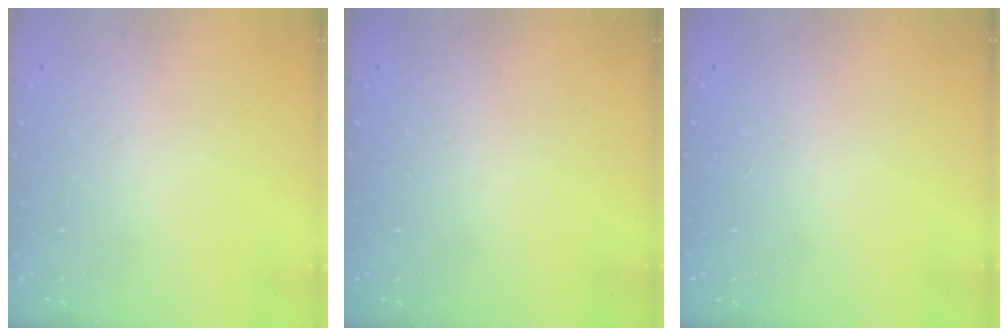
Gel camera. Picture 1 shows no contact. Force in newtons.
{"total": 0.0}
{"total": 0.0}